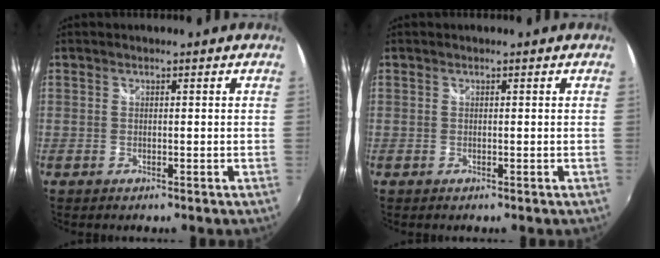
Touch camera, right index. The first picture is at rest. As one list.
[{"total": 0.0}]